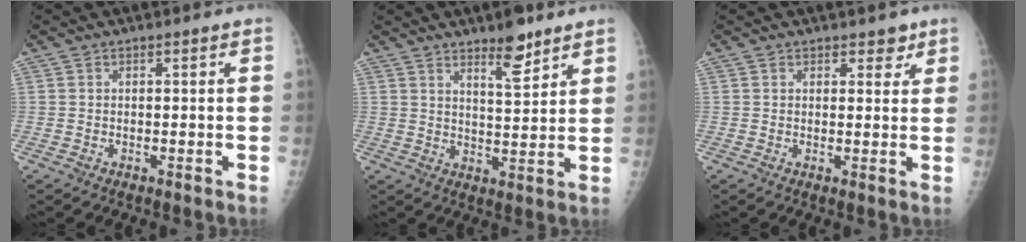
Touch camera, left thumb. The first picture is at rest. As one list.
[{"total": 7.0, "force": [5.0, 2.0, 4.5], "torque": [-0.055, -0.038, 0.078]}, {"total": 2.8, "force": [1.9, 1.8, 1.0], "torque": [0.012, -0.010, 0.024]}]